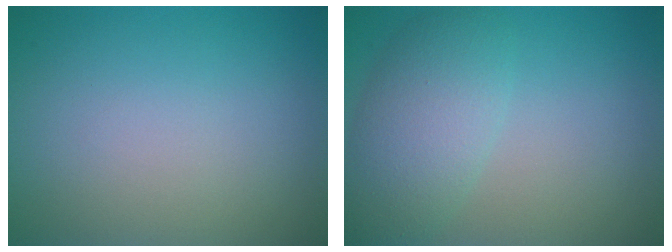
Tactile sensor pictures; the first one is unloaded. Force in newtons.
{"total": 5.0, "press": 5.0, "slide": 0.4}